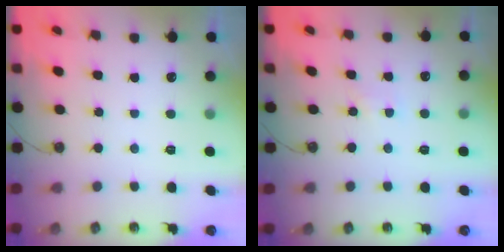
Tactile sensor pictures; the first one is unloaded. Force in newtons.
{"total": 3.7, "press": 3.6, "slide": 0.5}